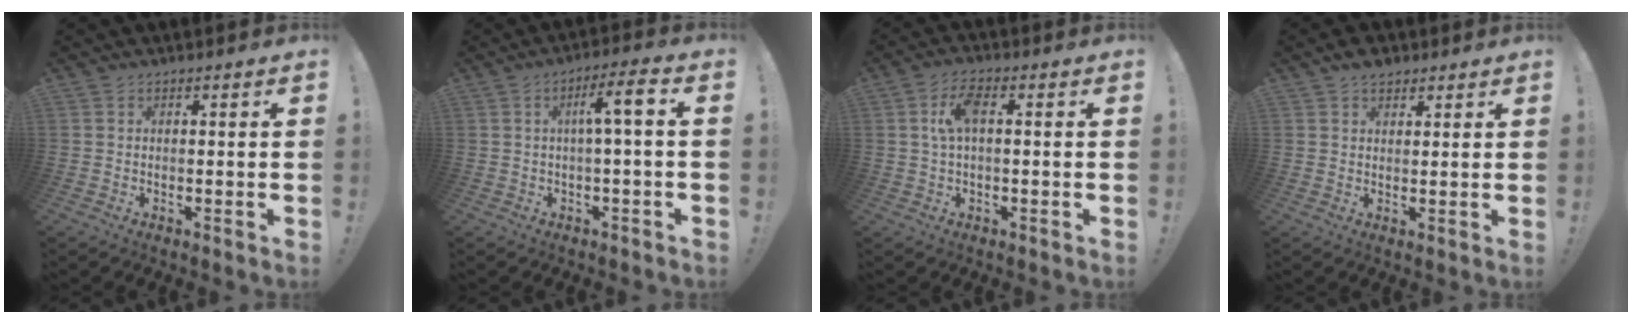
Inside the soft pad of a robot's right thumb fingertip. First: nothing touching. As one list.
[{"total": 6.9, "force": [0.6, 0.7, 6.8], "torque": [-0.114, 0.005, 0.001]}, {"total": 6.5, "force": [0.9, 3.0, 5.8], "torque": [-0.105, 0.012, 0.013]}, {"total": 4.3, "force": [3.4, 2.4, 1.2], "torque": [-0.015, -0.012, 0.061]}]